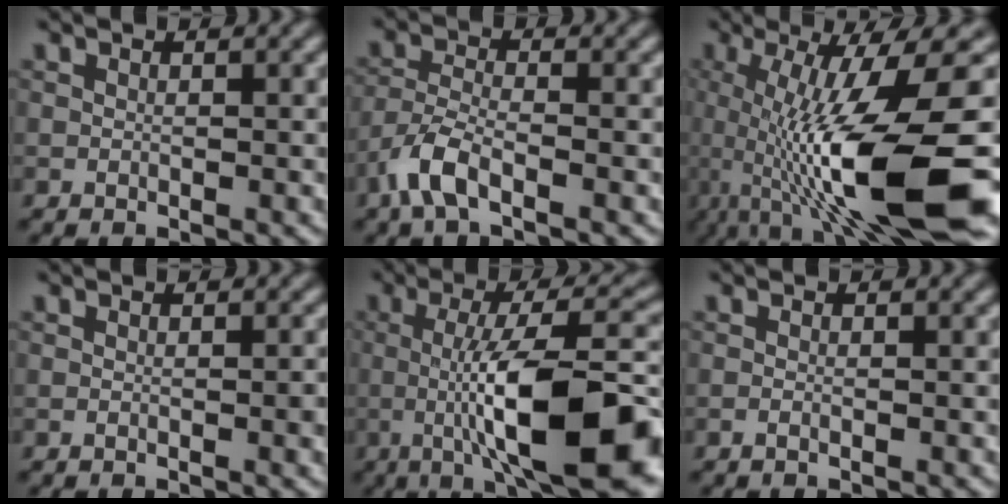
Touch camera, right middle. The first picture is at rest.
{"total": 3.7, "force": [-2.4, 1.2, 2.6], "torque": [-0.059, 0.001, -0.057]}
{"total": 14.0, "force": [-2.4, 3.0, 13.4], "torque": [-0.208, -0.010, -0.032]}
{"total": 1.2, "force": [-0.3, 0.2, 1.2], "torque": [-0.014, -0.001, -0.006]}
{"total": 12.7, "force": [-2.5, 3.1, 12.1], "torque": [-0.183, 0.005, -0.040]}
{"total": 0.5, "force": [-0.3, 0.1, 0.4], "torque": [-0.006, -0.001, -0.007]}